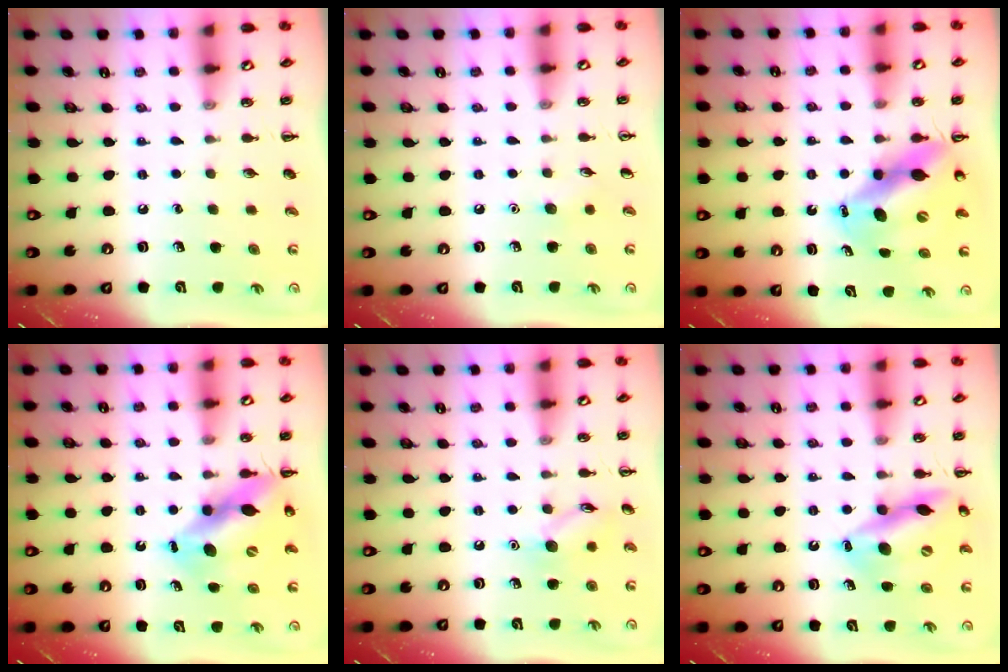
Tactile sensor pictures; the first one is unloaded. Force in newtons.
{"total": 4.1, "press": 3.9, "slide": 1.3}
{"total": 12.8, "press": 12.2, "slide": 4.0}
{"total": 12.6, "press": 12.2, "slide": 3.1}
{"total": 8.6, "press": 8.6, "slide": 0.9}
{"total": 16.0, "press": 15.7, "slide": 3.1}